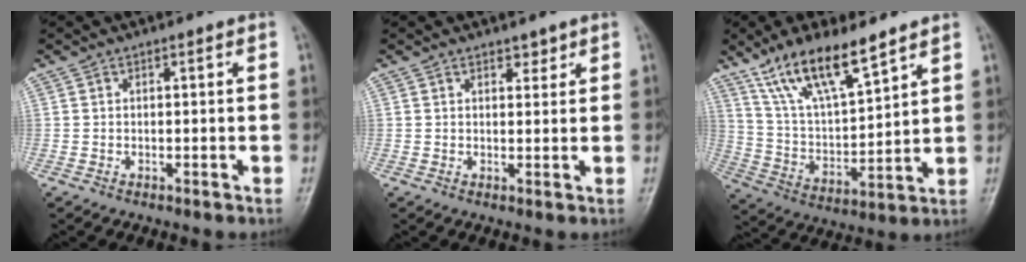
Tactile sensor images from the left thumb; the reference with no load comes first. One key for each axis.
{"total": 1.8, "fx": 1.5, "fy": 0.9, "fz": 0.5, "tx": 0.006, "ty": -0.010, "tz": 0.020}
{"total": 15.1, "fx": 10.5, "fy": 4.5, "fz": 9.9, "tx": -0.164, "ty": -0.049, "tz": 0.209}